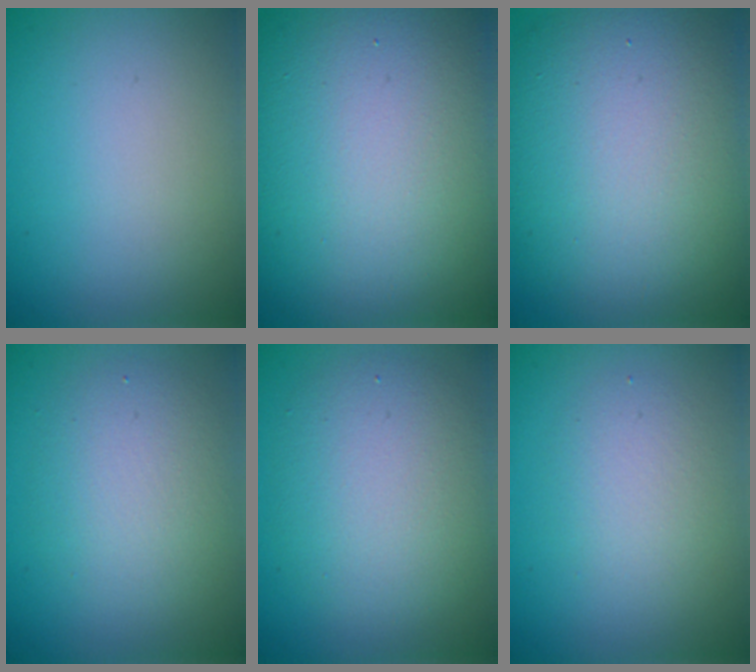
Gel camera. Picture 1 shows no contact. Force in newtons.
{"total": 18.4, "press": 18.4, "slide": 1.2}
{"total": 12.7, "press": 12.6, "slide": 0.8}
{"total": 4.0, "press": 4.0, "slide": 0.1}
{"total": 5.5, "press": 5.5, "slide": 0.2}
{"total": 2.6, "press": 2.6, "slide": 0.2}